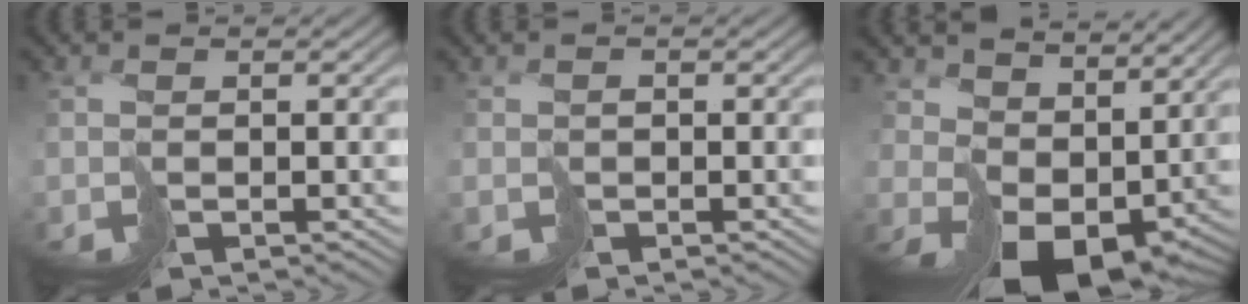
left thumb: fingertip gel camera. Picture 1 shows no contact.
{"total": 0.7, "force": [-0.4, 0.3, -0.5], "torque": [0.014, 0.001, -0.005]}
{"total": 11.4, "force": [3.7, 7.4, 7.8], "torque": [-0.155, -0.027, 0.096]}